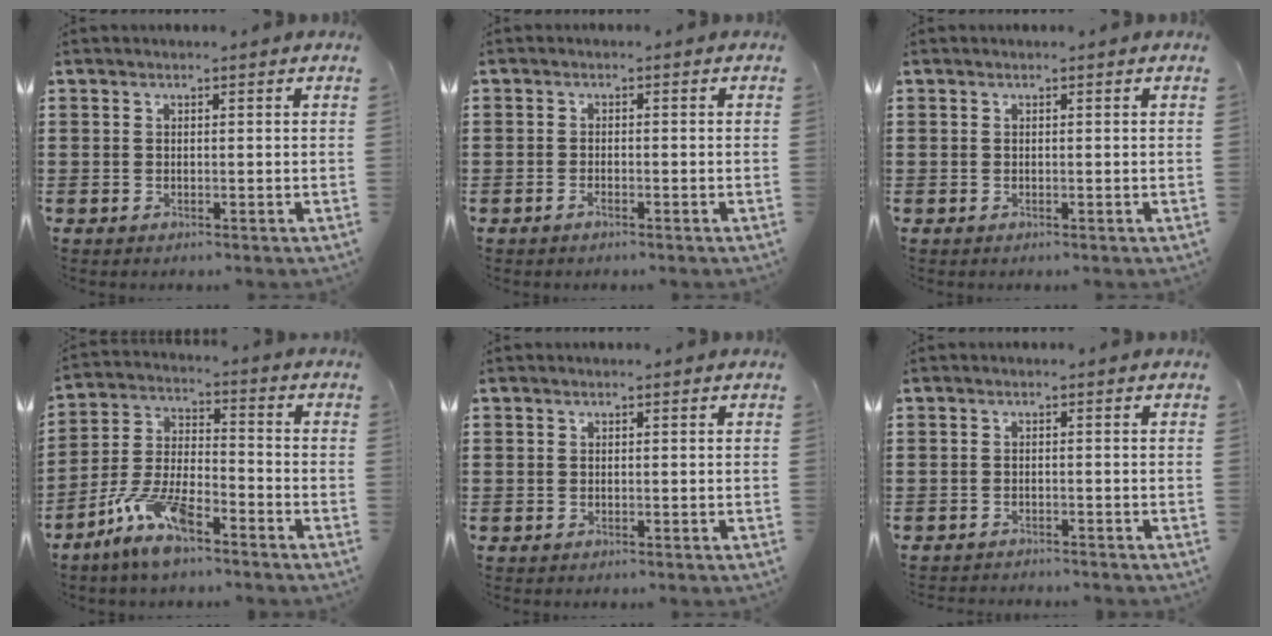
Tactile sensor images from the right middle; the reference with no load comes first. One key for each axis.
{"total": 1.0, "fx": -0.9, "fy": 0.4, "fz": 0.4, "tx": -0.011, "ty": -0.002, "tz": -0.017}
{"total": 0.0}
{"total": 9.4, "fx": -6.9, "fy": 2.5, "fz": 5.9, "tx": -0.131, "ty": 0.003, "tz": -0.135}
{"total": 0.6, "fx": -0.2, "fy": 0.5, "fz": -0.1, "tx": 0.002, "ty": 0.006, "tz": -0.006}
{"total": 1.6, "fx": -1.6, "fy": 0.1, "fz": -0.1, "tx": -0.004, "ty": 0.003, "tz": -0.034}